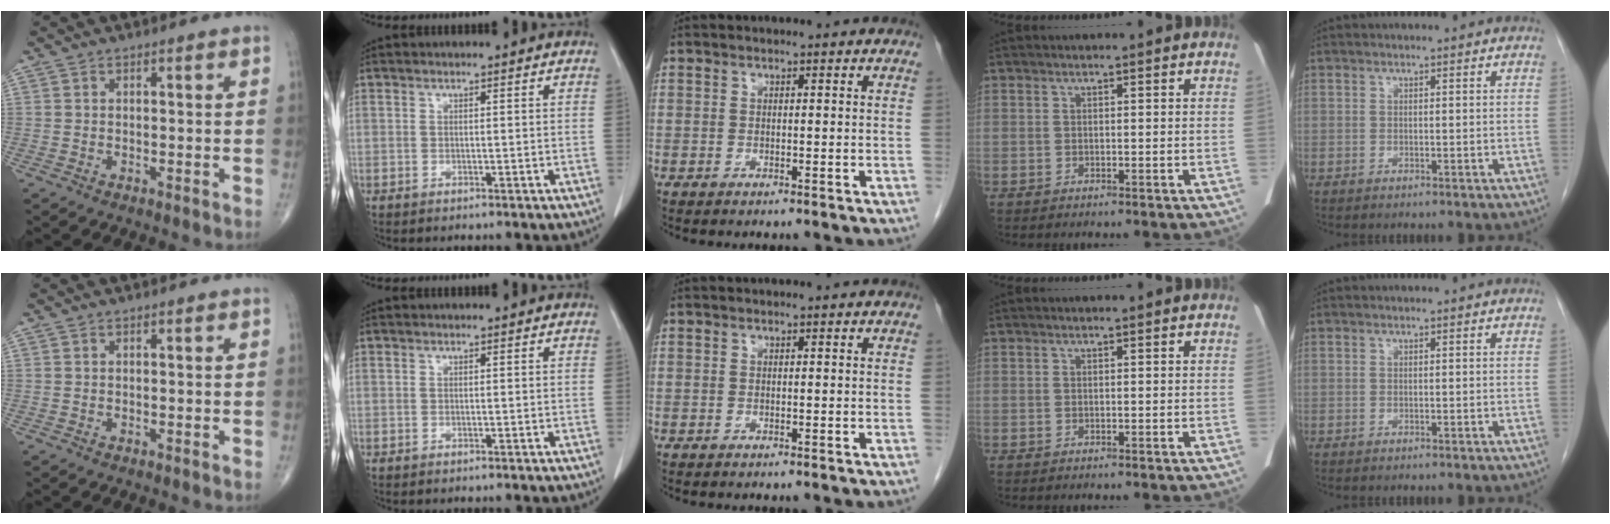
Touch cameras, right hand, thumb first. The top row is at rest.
{}